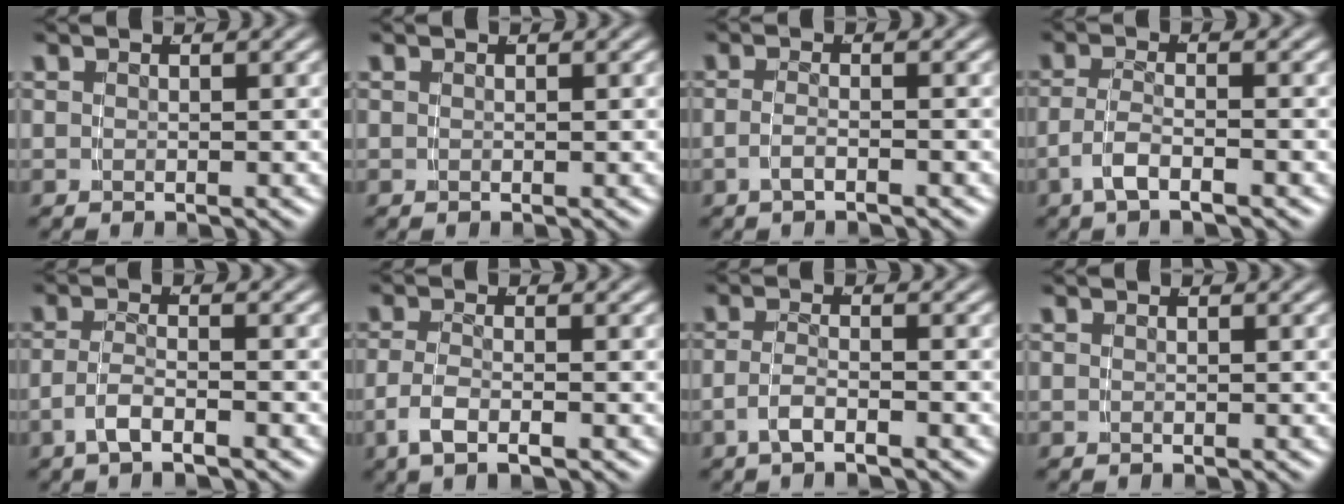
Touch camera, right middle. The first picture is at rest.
{"total": 0.0}
{"total": 1.7, "force": [-1.3, -0.4, 1.0], "torque": [-0.024, -0.010, -0.018]}
{"total": 2.7, "force": [-1.7, 0.5, 2.0], "torque": [-0.041, -0.013, -0.024]}
{"total": 2.4, "force": [-1.6, 0.4, 1.7], "torque": [-0.034, -0.010, -0.026]}
{"total": 2.6, "force": [-1.4, 0.6, 2.1], "torque": [-0.051, -0.012, -0.018]}
{"total": 2.1, "force": [-1.5, 0.1, 1.5], "torque": [-0.030, -0.012, -0.022]}
{"total": 0.0}